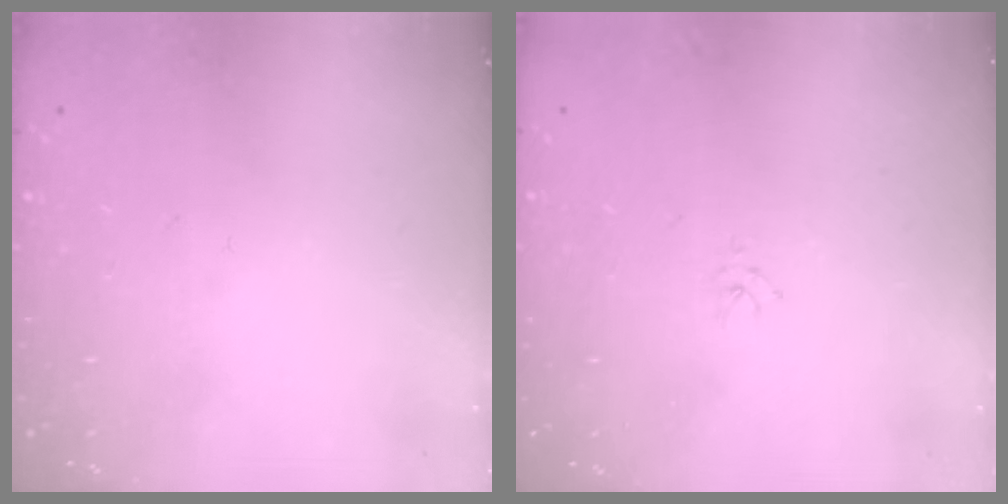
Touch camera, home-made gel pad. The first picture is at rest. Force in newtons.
{"total": 2.0, "press": 2.0, "slide": 0.3}